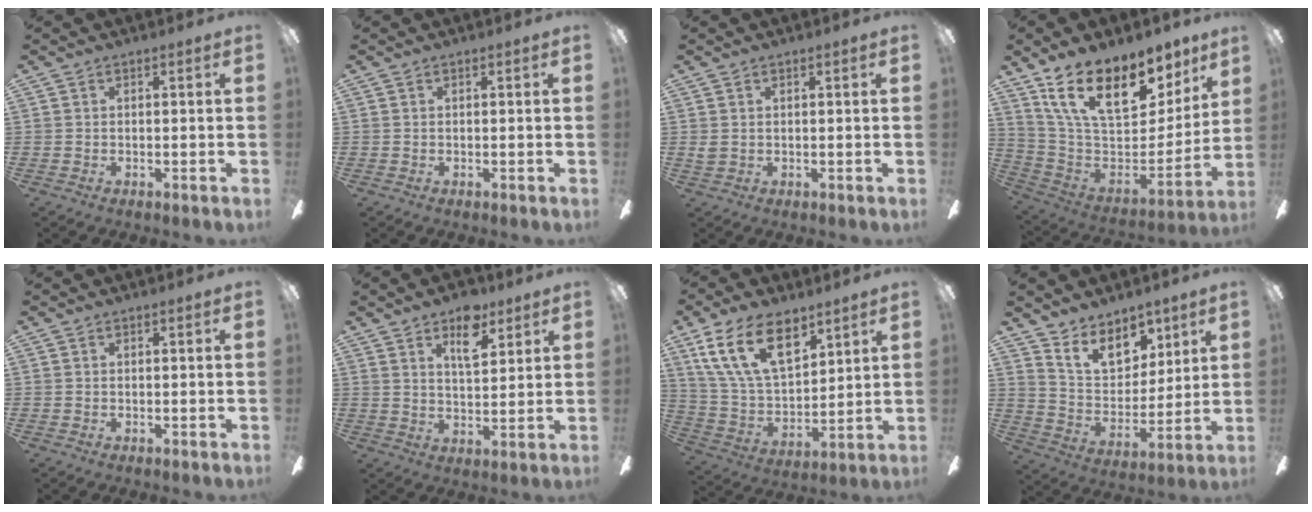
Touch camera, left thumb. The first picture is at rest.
{"total": 0.0}
{"total": 1.3, "force": [0.6, 1.0, 0.6], "torque": [-0.013, 0.002, 0.011]}
{"total": 21.6, "force": [14.2, 9.8, 13.0], "torque": [-0.225, -0.097, 0.252]}
{"total": 0.0}
{"total": 9.2, "force": [5.5, 4.6, 5.7], "torque": [-0.075, -0.018, 0.093]}
{"total": 19.1, "force": [10.6, 9.9, 12.4], "torque": [-0.254, -0.042, 0.193]}
{"total": 12.9, "force": [9.3, 7.6, 4.7], "torque": [-0.090, -0.054, 0.180]}